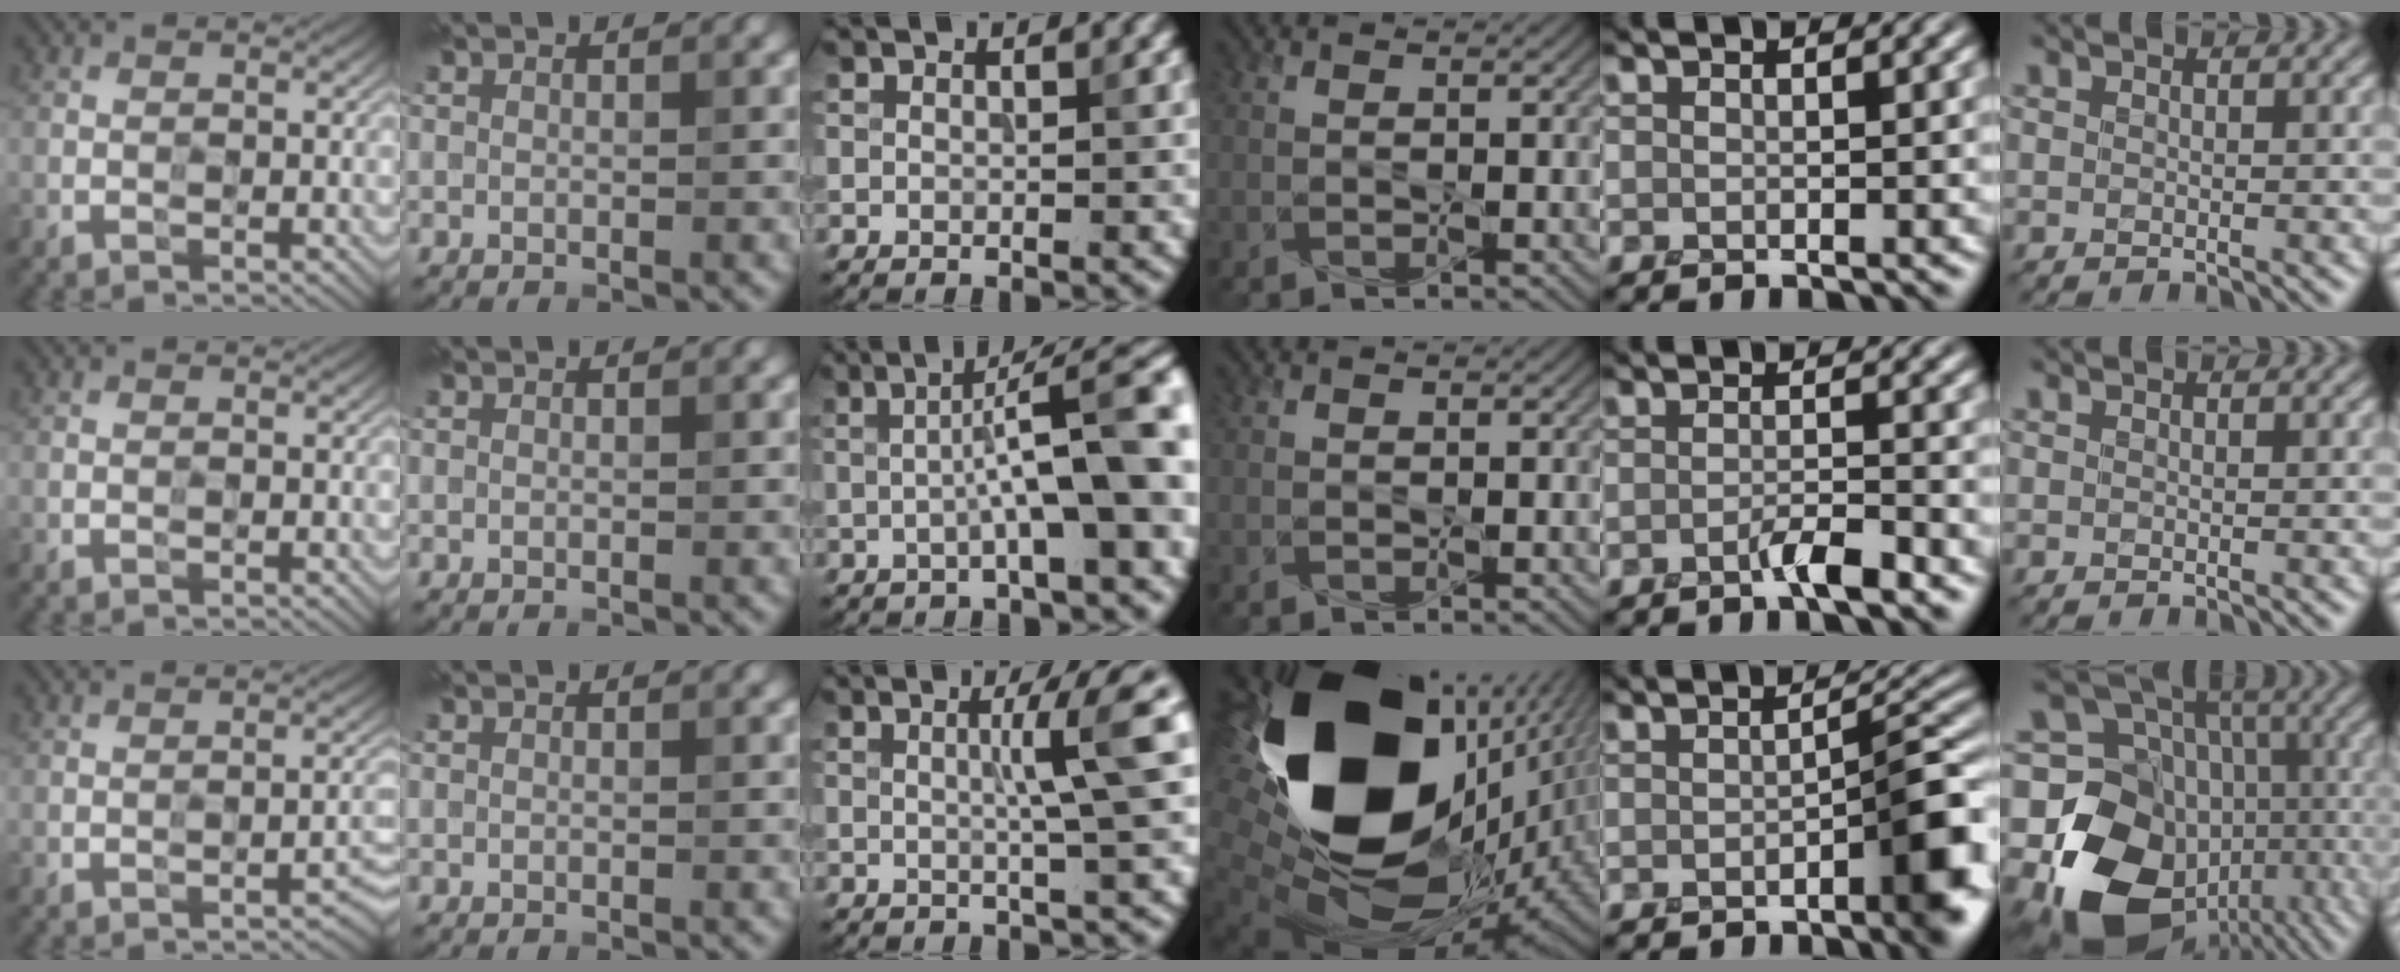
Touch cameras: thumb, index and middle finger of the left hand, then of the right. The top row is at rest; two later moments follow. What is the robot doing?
{"motion": "screw", "object": "spray bottle"}